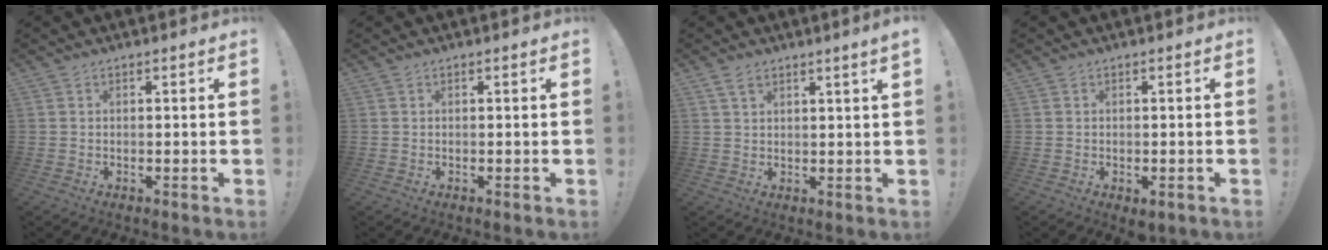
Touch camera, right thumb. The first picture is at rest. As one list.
[{"total": 0.0}, {"total": 3.4, "force": [2.2, 0.1, 2.5], "torque": [-0.045, -0.008, 0.038]}, {"total": 1.6, "force": [-0.5, 1.0, 1.1], "torque": [-0.021, 0.008, -0.004]}]